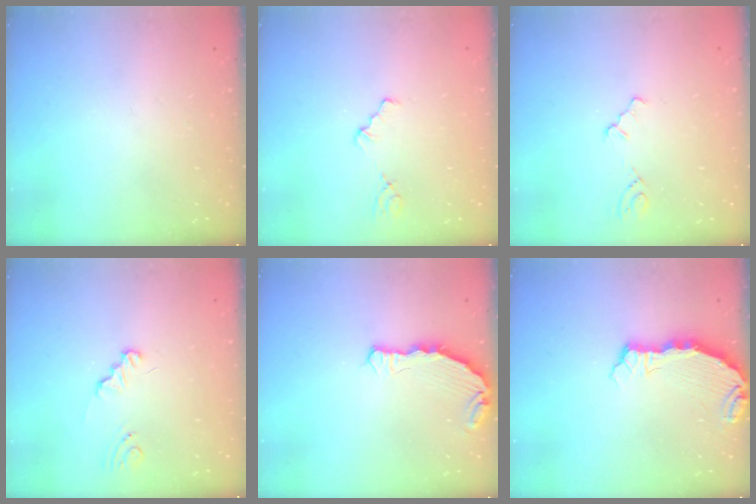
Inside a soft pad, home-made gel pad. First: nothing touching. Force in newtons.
{"total": 1.2, "press": 1.2, "slide": 0.2}
{"total": 1.8, "press": 1.7, "slide": 0.4}
{"total": 1.0, "press": 1.0, "slide": 0.1}
{"total": 7.3, "press": 5.5, "slide": 4.7}
{"total": 5.7, "press": 5.4, "slide": 2.0}